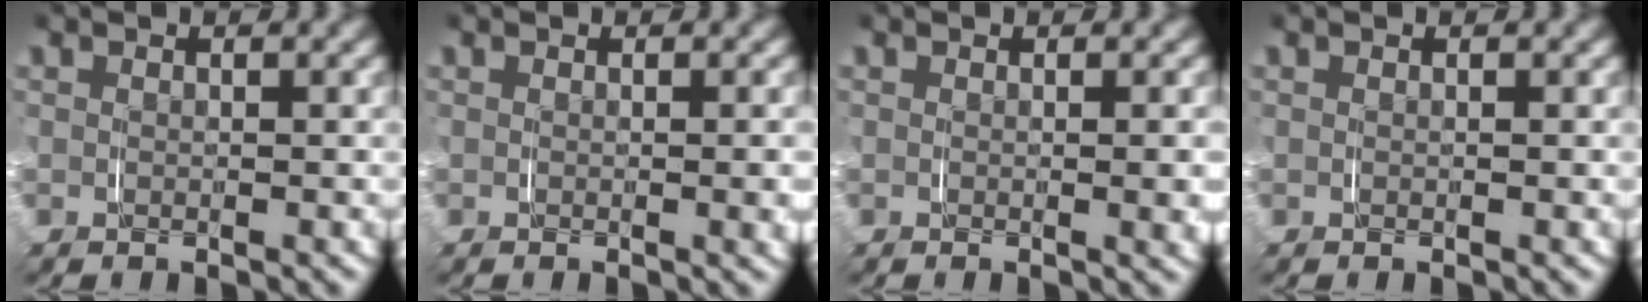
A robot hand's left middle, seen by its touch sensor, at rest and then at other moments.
{"total": 0.8, "force": [0.0, -0.3, 0.7], "torque": [-0.008, 0.000, 0.000]}
{"total": 1.1, "force": [0.1, -0.3, 1.0], "torque": [-0.013, -0.001, 0.001]}
{"total": 0.0}